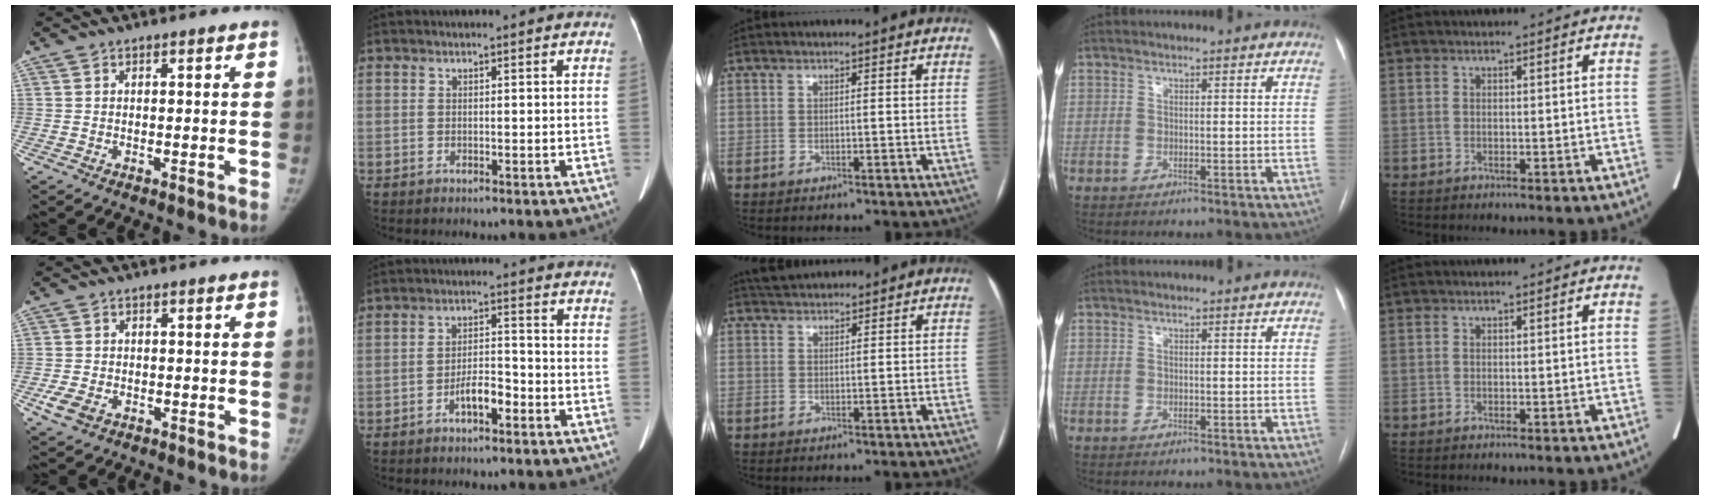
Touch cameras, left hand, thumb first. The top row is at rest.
{"thumb": {"total": 4.1, "force": [-1.8, 2.9, 2.3], "torque": [-0.047, 0.004, -0.028]}, "index": {"total": 4.4, "force": [-2.5, 1.4, 3.4], "torque": [-0.063, 0.011, -0.045]}, "middle": {"total": 4.4, "force": [4.1, 1.0, 1.1], "torque": [-0.018, 0.033, 0.071]}}